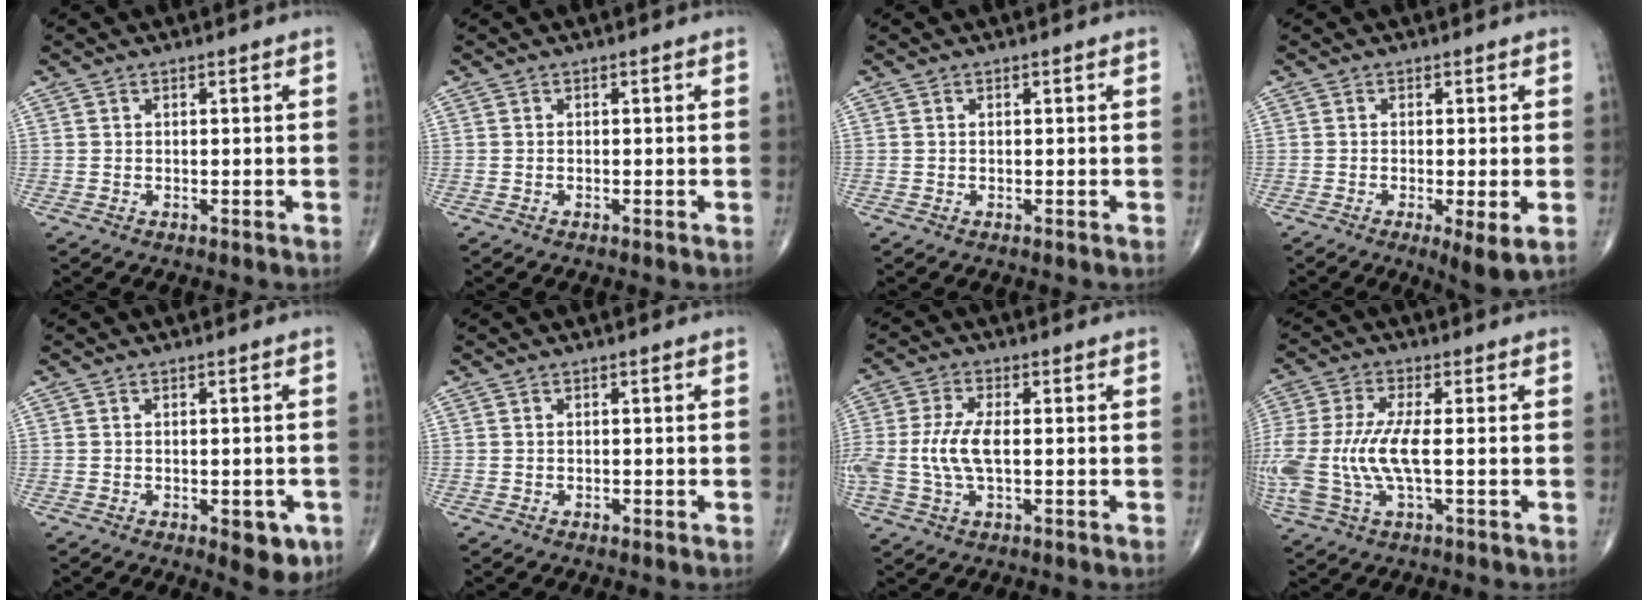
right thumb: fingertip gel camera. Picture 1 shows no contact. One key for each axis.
{"total": 0.0}
{"total": 0.0}
{"total": 4.7, "fx": -1.3, "fy": 0.9, "fz": 4.5, "tx": -0.081, "ty": -0.017, "tz": -0.025}
{"total": 5.5, "fx": -2.2, "fy": 2.5, "fz": 4.4, "tx": -0.035, "ty": 0.003, "tz": -0.020}
{"total": 0.5, "fx": -0.3, "fy": 0.3, "fz": 0.3, "tx": -0.005, "ty": 0.000, "tz": -0.005}
{"total": 8.2, "fx": -0.5, "fy": 3.6, "fz": 7.3, "tx": -0.181, "ty": 0.007, "tz": -0.009}
{"total": 13.8, "fx": -1.3, "fy": 4.9, "fz": 12.9, "tx": -0.325, "ty": 0.000, "tz": -0.022}